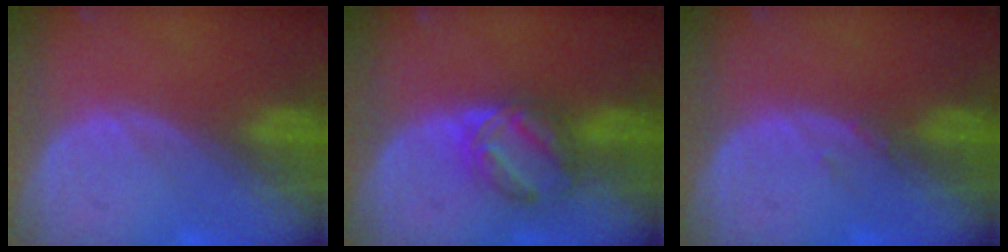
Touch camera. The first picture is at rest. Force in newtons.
{"total": 5.8, "press": 5.5, "slide": 1.8}
{"total": 0.7, "press": 0.7, "slide": 0.3}